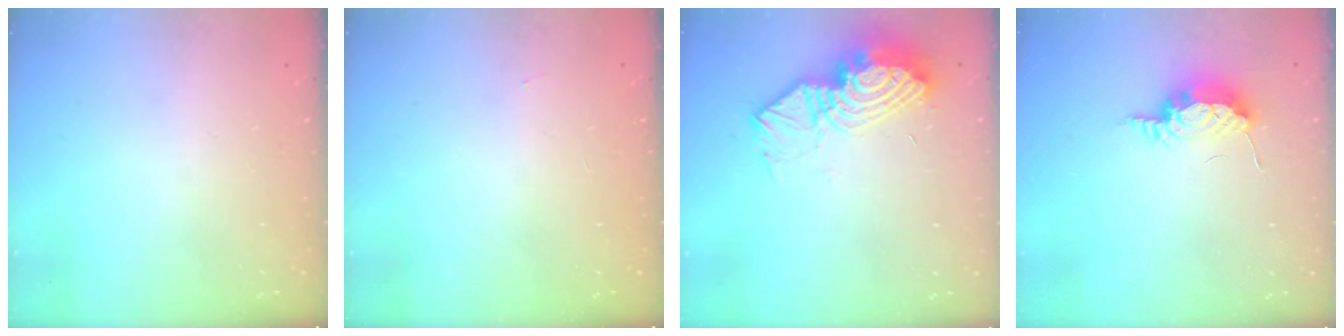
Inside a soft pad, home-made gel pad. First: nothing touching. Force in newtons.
{"total": 5.9, "press": 2.2, "slide": 5.5}
{"total": 18.7, "press": 16.6, "slide": 8.7}
{"total": 10.8, "press": 8.9, "slide": 6.2}